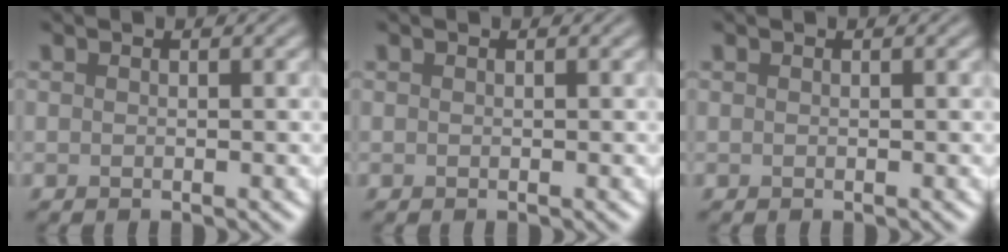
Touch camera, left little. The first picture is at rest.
{"total": 0.0}
{"total": 0.0}